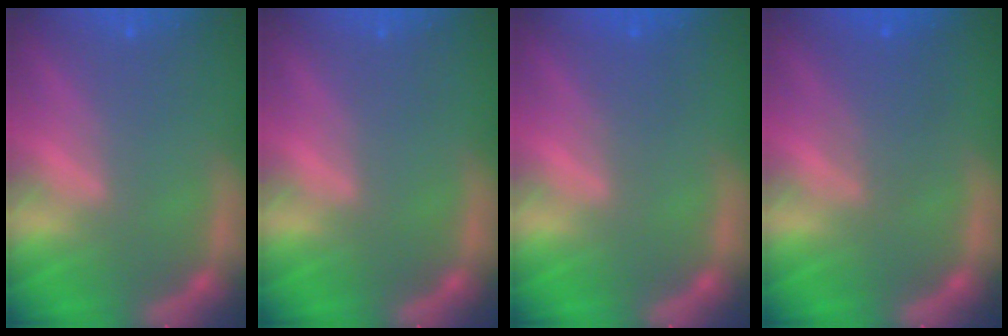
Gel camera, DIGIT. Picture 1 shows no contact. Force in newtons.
{"total": 0.0}
{"total": 1.5}
{"total": 3.0}